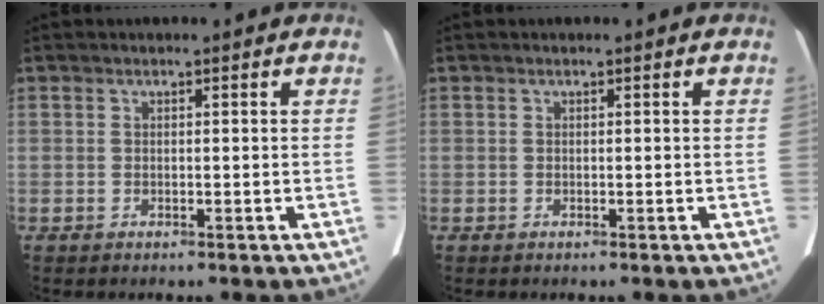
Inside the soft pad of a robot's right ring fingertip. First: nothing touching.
{"total": 0.0}